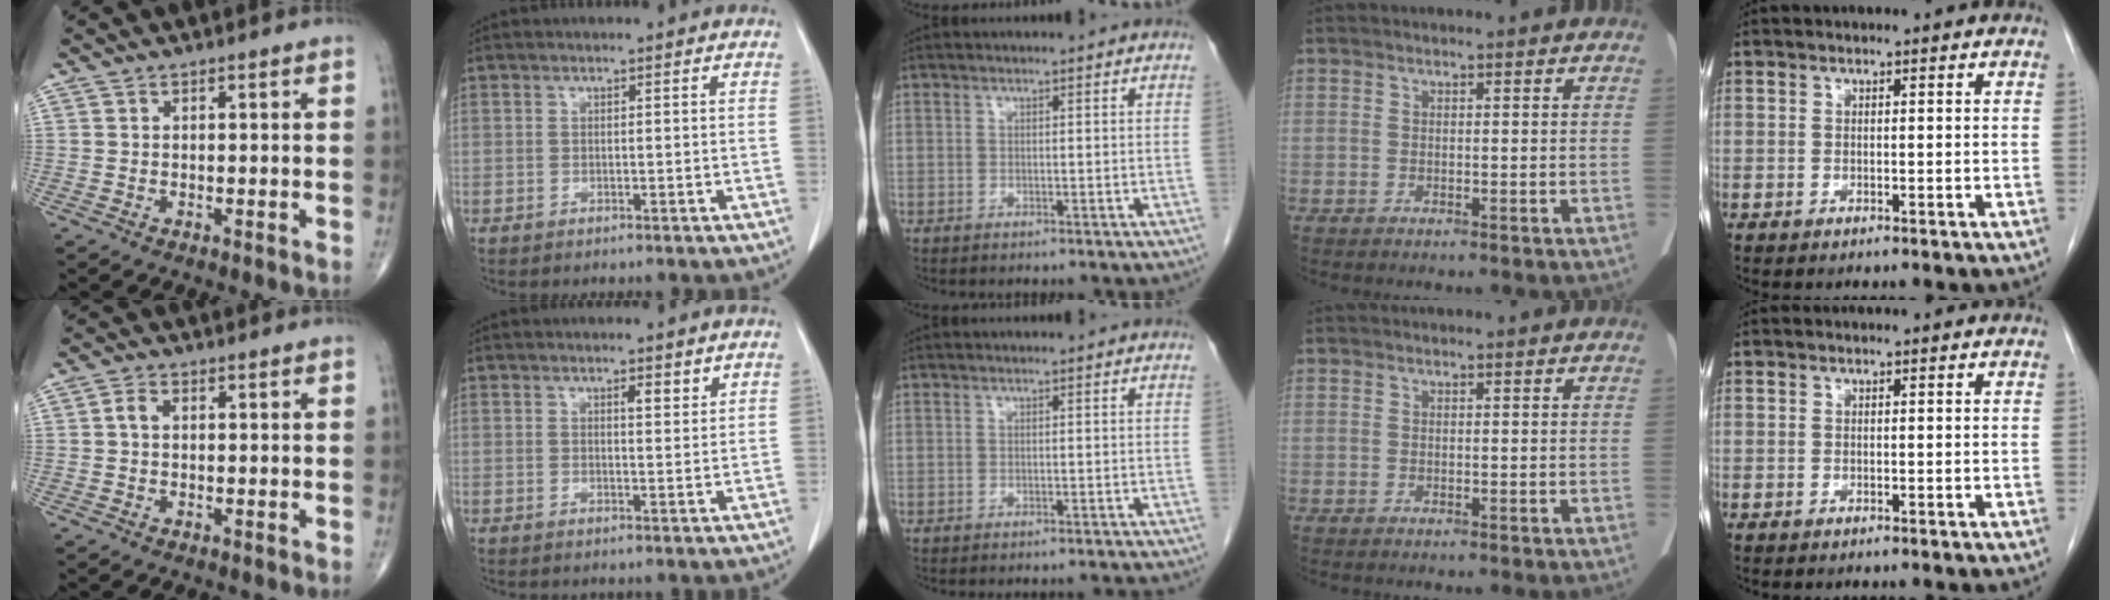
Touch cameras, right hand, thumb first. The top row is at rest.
{"thumb": {"total": 1.9, "force": [0.2, 1.3, 1.4], "torque": [-0.028, 0.006, 0.001]}, "index": {"total": 1.8, "force": [1.3, 0.5, 1.2], "torque": [-0.018, -0.006, 0.019]}, "middle": {"total": 2.3, "force": [-2.2, -0.2, 0.3], "torque": [-0.006, -0.008, -0.027]}}